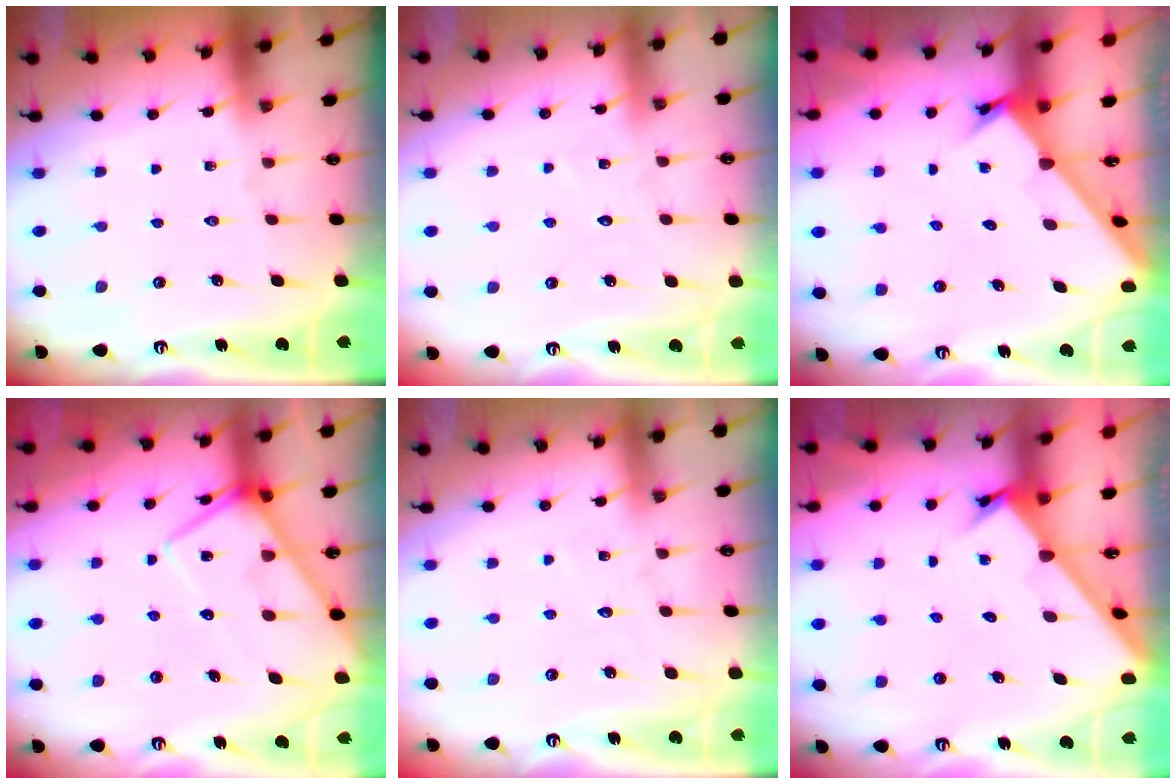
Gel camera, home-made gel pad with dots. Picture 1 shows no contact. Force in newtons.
{"total": 4.7, "press": 4.7, "slide": 0.5}
{"total": 2.1, "press": 2.1, "slide": 0.2}
{"total": 9.7, "press": 9.7, "slide": 1.1}
{"total": 3.1, "press": 3.1, "slide": 0.3}
{"total": 2.1, "press": 2.1, "slide": 0.2}